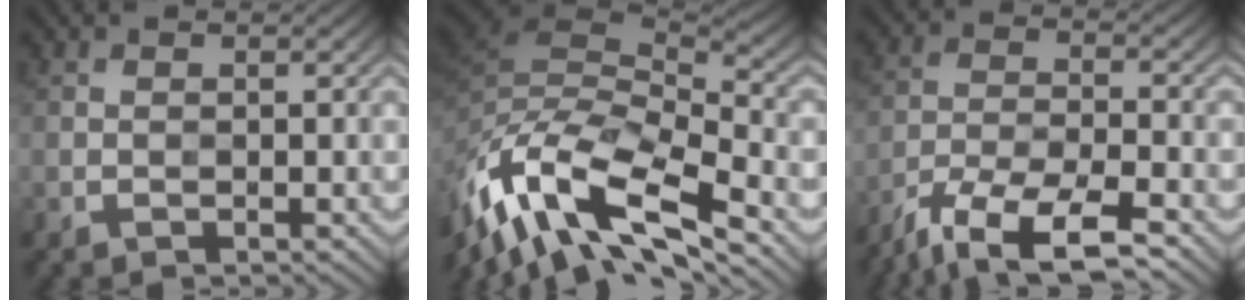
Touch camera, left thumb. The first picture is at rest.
{"total": 15.0, "force": [-7.6, 6.1, 11.4], "torque": [-0.261, -0.014, -0.129]}
{"total": 9.8, "force": [-7.3, 2.7, 6.0], "torque": [-0.122, -0.009, -0.133]}